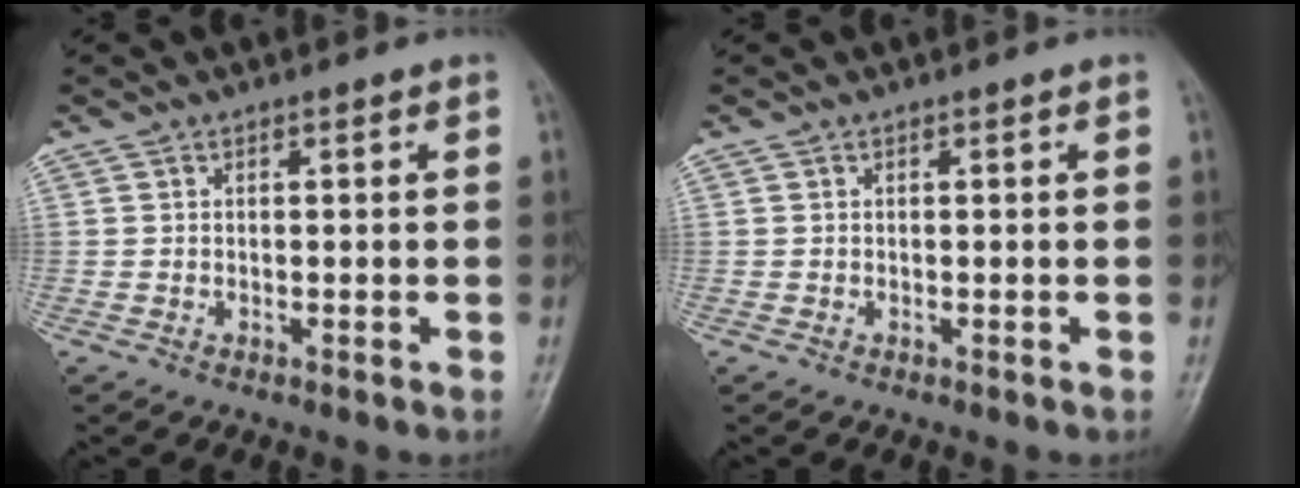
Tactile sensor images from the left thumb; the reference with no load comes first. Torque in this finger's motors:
{"motor_torque": [0.00, 0.00, -0.10, 0.10, 0.00]}